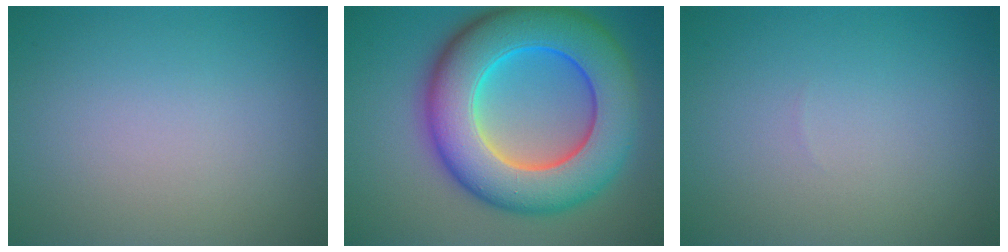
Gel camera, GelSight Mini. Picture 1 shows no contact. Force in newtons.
{"total": 13.2, "press": 13.2, "slide": 0.3}
{"total": 0.0}